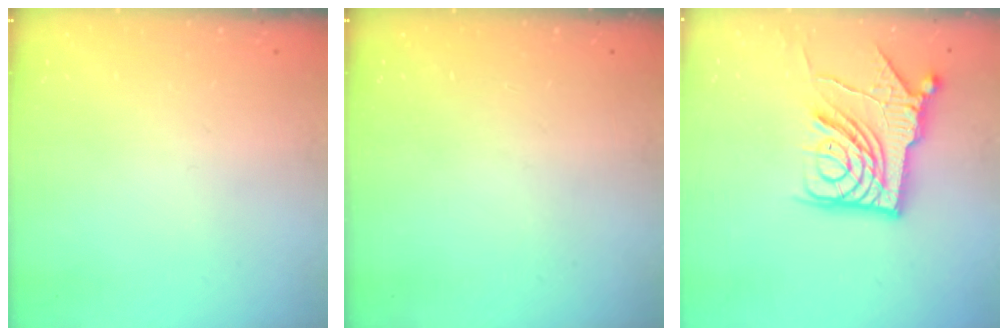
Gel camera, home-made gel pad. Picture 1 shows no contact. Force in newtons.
{"total": 0.0}
{"total": 14.3, "press": 14.2, "slide": 1.7}